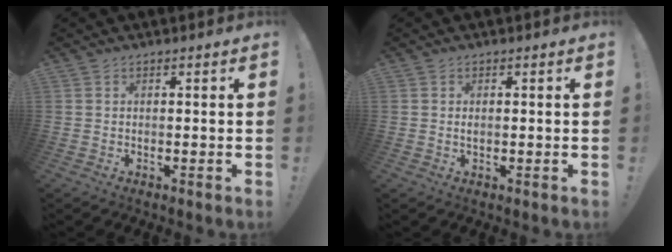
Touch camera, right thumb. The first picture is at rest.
{"total": 0.6, "force": [0.0, 0.3, 0.5], "torque": [-0.011, 0.003, -0.001]}